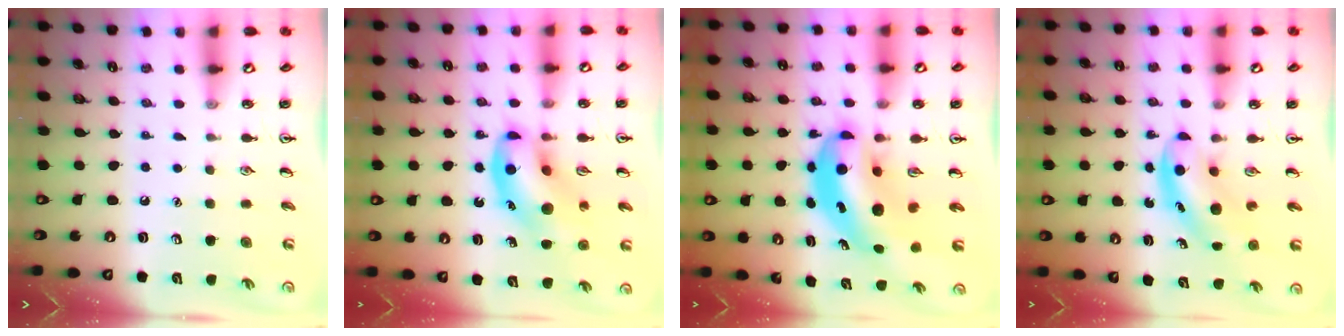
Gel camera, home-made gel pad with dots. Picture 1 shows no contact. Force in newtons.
{"total": 14.1, "press": 13.5, "slide": 4.0}
{"total": 9.5, "press": 9.1, "slide": 2.5}
{"total": 5.5, "press": 5.5, "slide": 0.7}